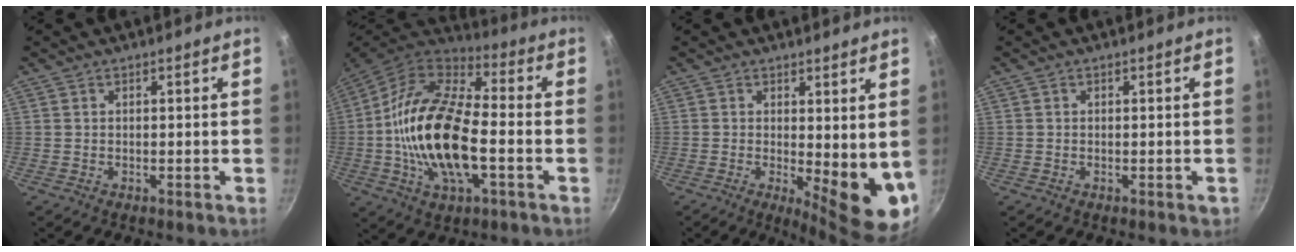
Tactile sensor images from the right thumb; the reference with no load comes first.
{"total": 21.7, "force": [-3.3, 10.3, 18.9], "torque": [-0.356, 0.029, -0.077]}
{"total": 10.2, "force": [0.3, 3.8, 9.5], "torque": [-0.107, -0.024, 0.011]}
{"total": 0.8, "force": [-0.3, 0.4, 0.6], "torque": [-0.004, 0.002, -0.005]}